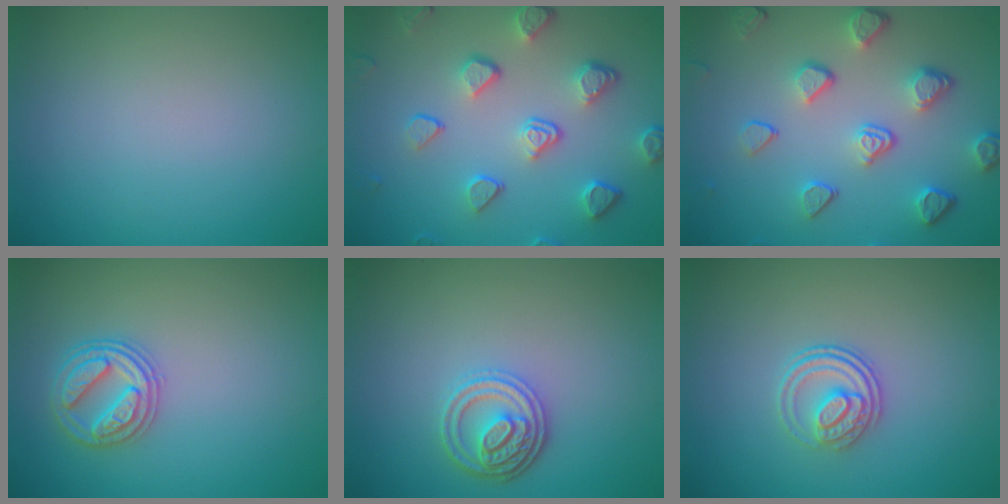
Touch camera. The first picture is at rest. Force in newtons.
{"total": 5.0, "press": 3.8, "slide": 3.3}
{"total": 4.8, "press": 3.7, "slide": 3.1}
{"total": 2.9, "press": 2.9, "slide": 0.4}
{"total": 3.6, "press": 3.2, "slide": 1.6}
{"total": 2.5, "press": 2.0, "slide": 1.5}